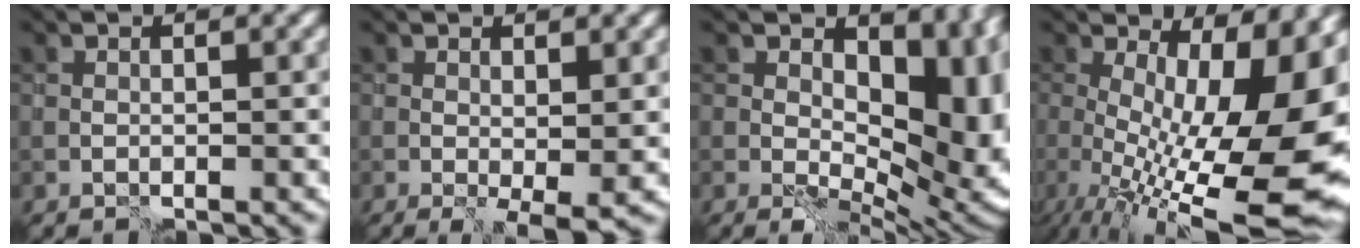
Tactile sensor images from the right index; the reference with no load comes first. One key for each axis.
{"total": 2.6, "fx": -0.3, "fy": 0.8, "fz": 2.4, "tx": -0.036, "ty": -0.009, "tz": -0.002}
{"total": 14.3, "fx": 3.8, "fy": 8.4, "fz": 10.9, "tx": -0.137, "ty": -0.021, "tz": 0.089}
{"total": 15.4, "fx": -1.9, "fy": 5.3, "fz": 14.3, "tx": -0.185, "ty": -0.016, "tz": -0.012}